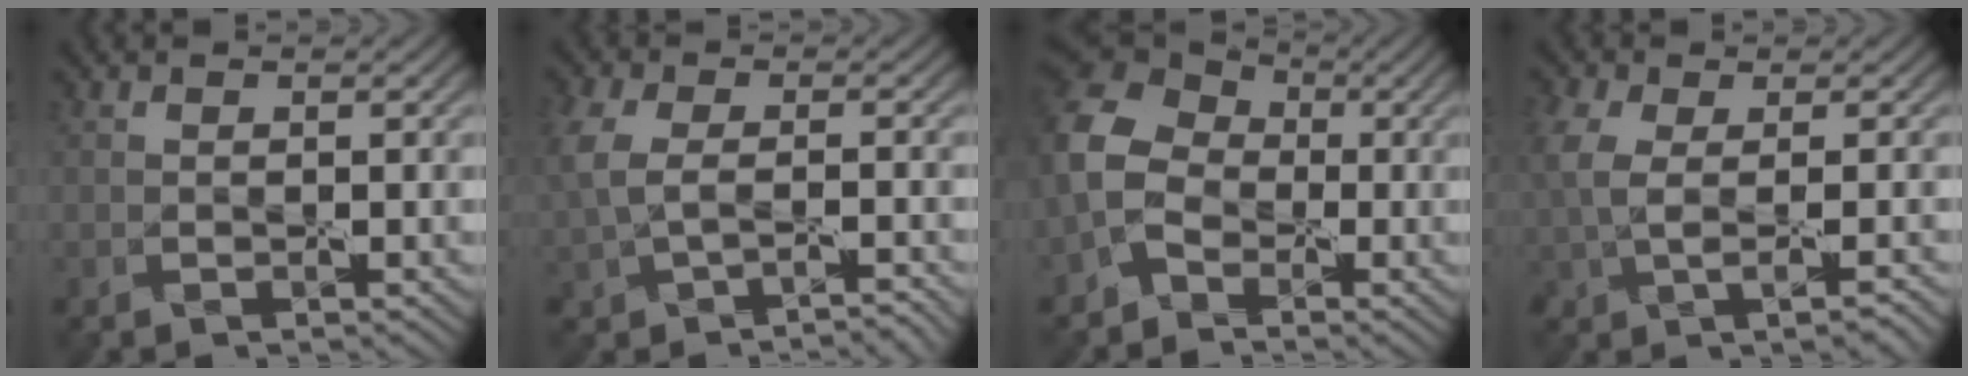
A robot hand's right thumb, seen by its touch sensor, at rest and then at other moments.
{"total": 4.4, "force": [-0.9, 2.5, 3.4], "torque": [-0.087, -0.008, -0.013]}
{"total": 6.8, "force": [-2.3, 5.6, 3.2], "torque": [-0.095, -0.004, -0.065]}
{"total": 4.6, "force": [0.2, 2.2, 4.0], "torque": [-0.089, -0.001, 0.012]}